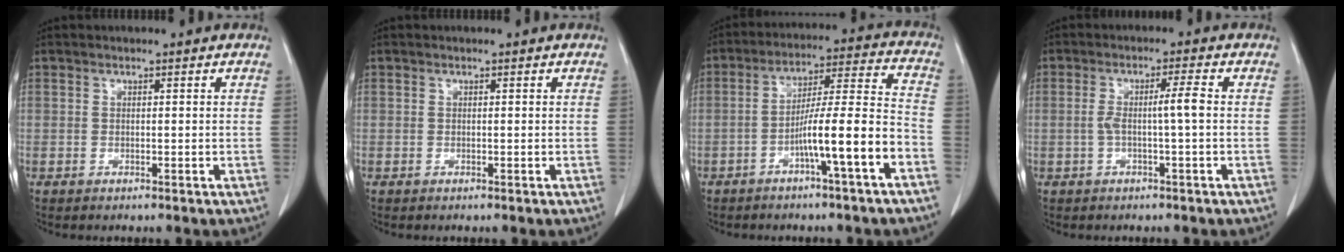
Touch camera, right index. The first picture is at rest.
{"total": 0.0}
{"total": 11.6, "force": [-5.1, -0.3, 10.5], "torque": [-0.175, 0.018, -0.083]}
{"total": 3.8, "force": [-0.3, -0.4, 3.7], "torque": [-0.071, 0.007, -0.003]}